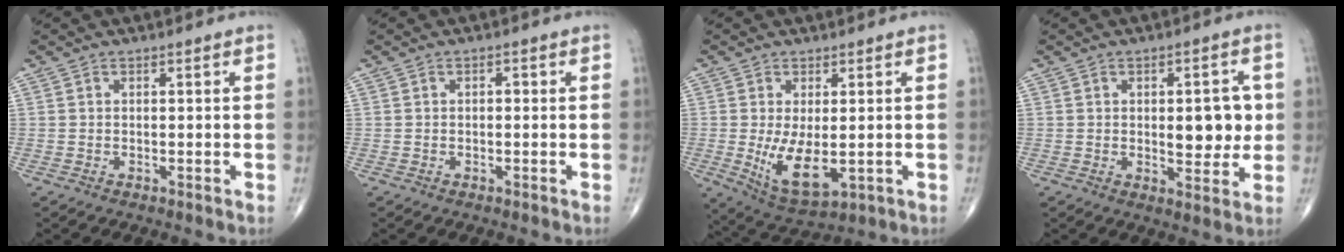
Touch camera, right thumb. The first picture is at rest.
{"total": 1.0, "force": [0.0, 0.6, 0.8], "torque": [-0.008, 0.003, -0.002]}
{"total": 9.0, "force": [-1.1, 4.2, 7.9], "torque": [-0.134, -0.025, -0.002]}
{"total": 8.9, "force": [0.6, 4.1, 7.9], "torque": [-0.081, -0.009, 0.016]}